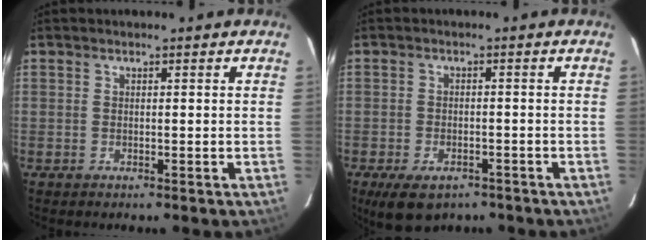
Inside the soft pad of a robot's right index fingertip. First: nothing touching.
{"total": 7.9, "force": [-5.3, 4.1, 4.2], "torque": [-0.092, -0.017, -0.079]}